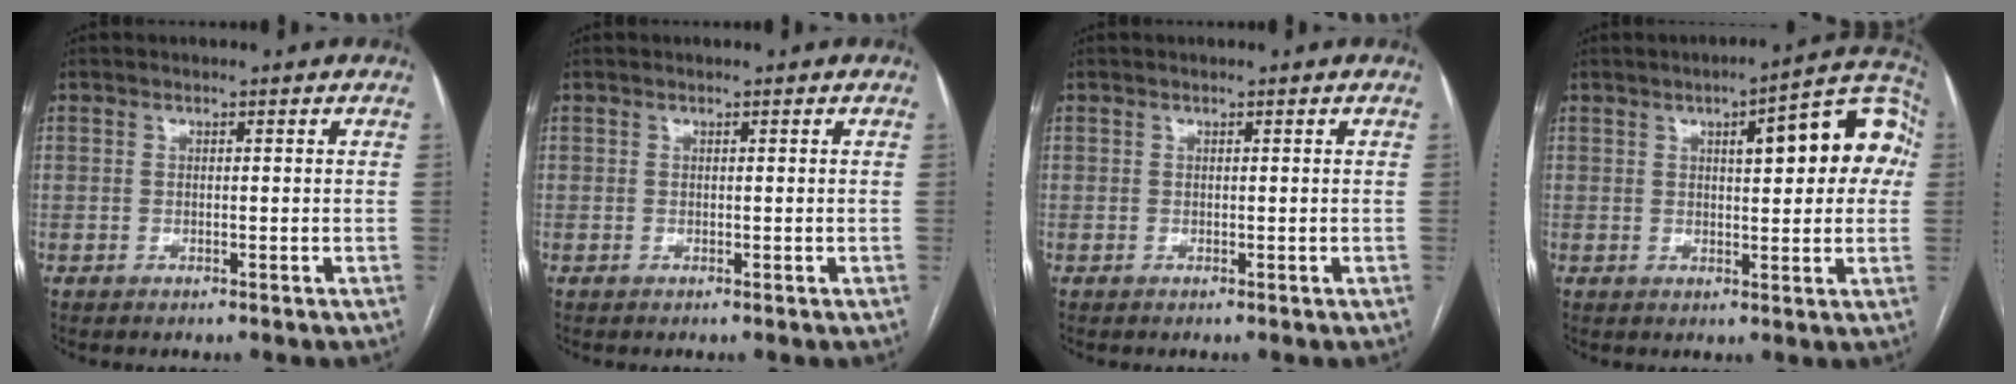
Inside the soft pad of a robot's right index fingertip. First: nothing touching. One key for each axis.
{"total": 0.0}
{"total": 0.0}
{"total": 13.4, "fx": 3.1, "fy": 3.6, "fz": 12.5, "tx": -0.149, "ty": 0.037, "tz": 0.033}